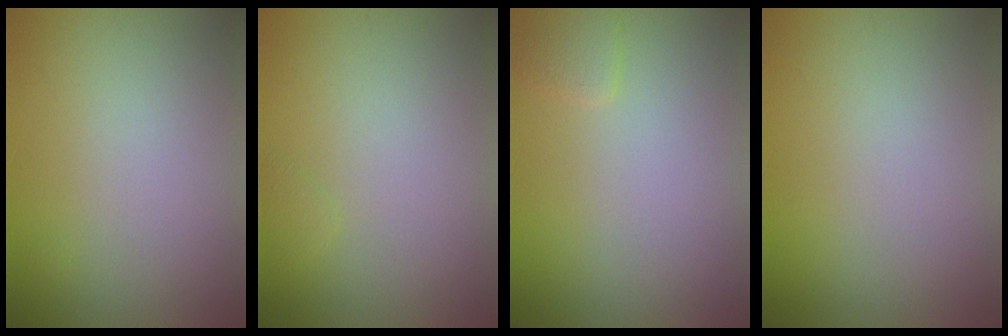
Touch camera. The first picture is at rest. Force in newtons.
{"total": 0.6, "press": 0.6, "slide": 0.0}
{"total": 1.0, "press": 1.0, "slide": 0.1}
{"total": 0.0}